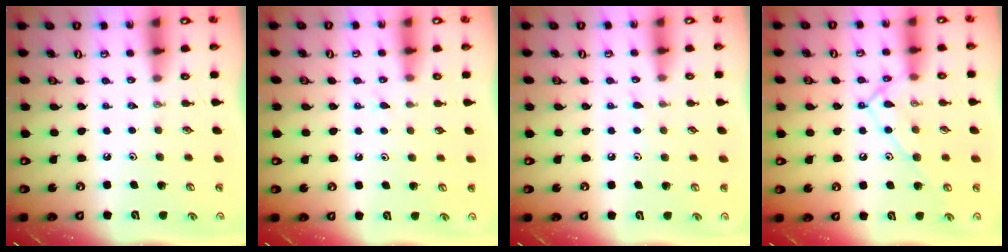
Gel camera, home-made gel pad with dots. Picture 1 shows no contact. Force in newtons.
{"total": 5.7, "press": 5.6, "slide": 0.8}
{"total": 4.7, "press": 4.7, "slide": 0.5}
{"total": 12.1, "press": 12.0, "slide": 0.9}